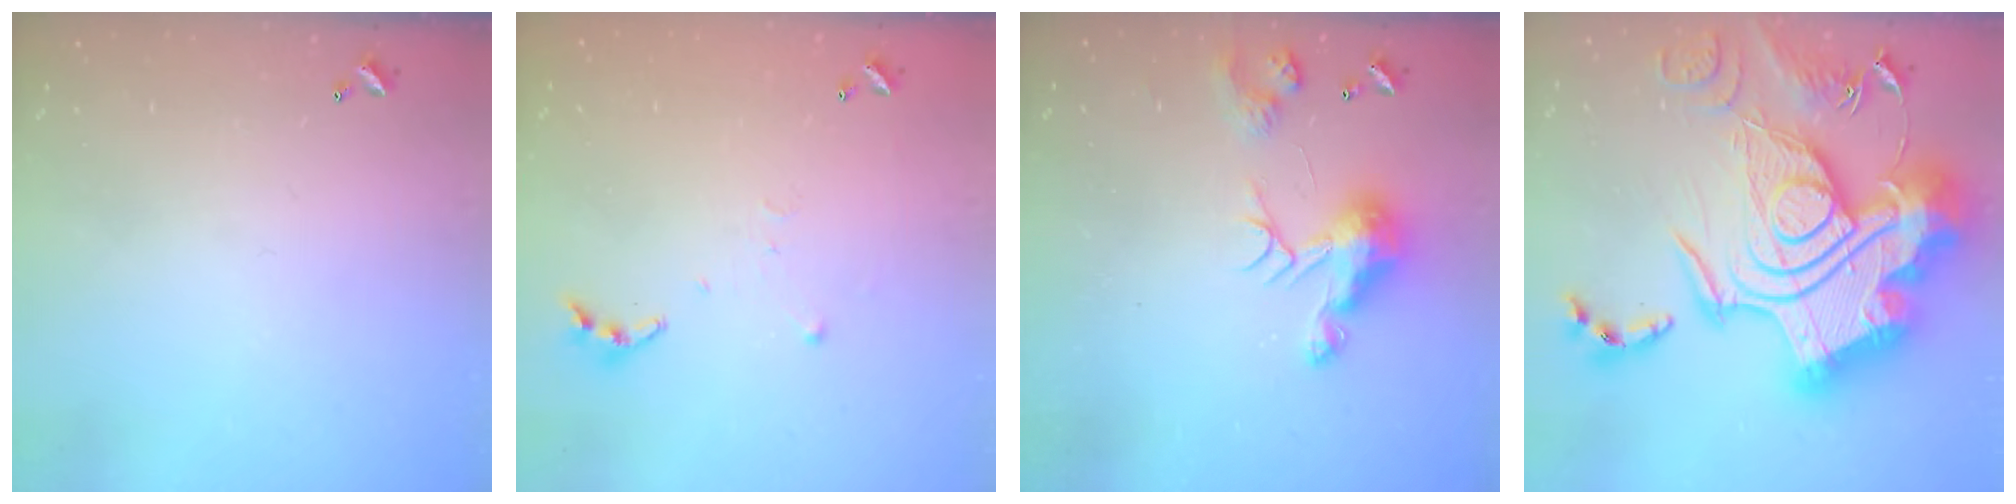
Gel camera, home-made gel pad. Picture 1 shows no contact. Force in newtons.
{"total": 3.8, "press": 3.8, "slide": 0.4}
{"total": 8.7, "press": 8.6, "slide": 0.2}
{"total": 0.7, "press": 0.7, "slide": 0.1}